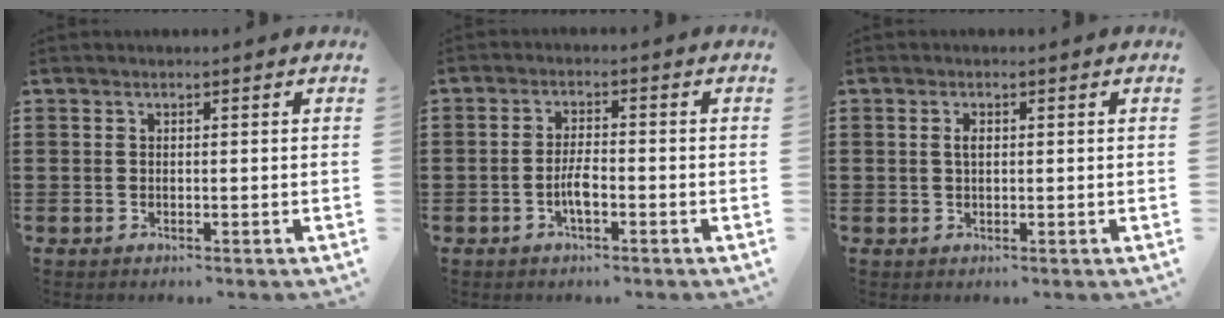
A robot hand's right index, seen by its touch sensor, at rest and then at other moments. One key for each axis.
{"total": 3.7, "fx": -1.4, "fy": 1.2, "fz": 3.2, "tx": -0.077, "ty": -0.001, "tz": -0.032}
{"total": 1.5, "fx": 0.3, "fy": 0.7, "fz": 1.3, "tx": -0.028, "ty": 0.005, "tz": 0.003}